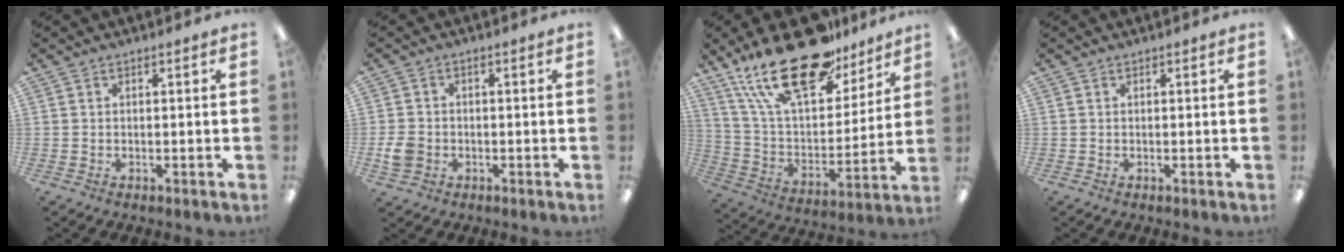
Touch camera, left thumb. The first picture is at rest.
{"total": 4.1, "force": [-1.3, 3.3, 2.1], "torque": [-0.046, 0.003, -0.024]}
{"total": 25.6, "force": [17.5, 10.8, 15.2], "torque": [-0.278, -0.102, 0.303]}
{"total": 0.0}